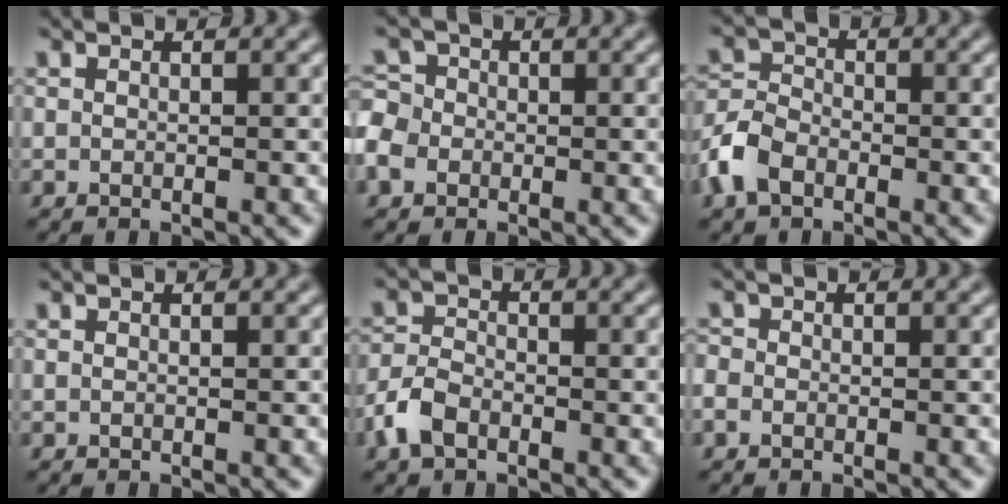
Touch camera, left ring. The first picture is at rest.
{"total": 4.4, "force": [-2.0, 3.5, 1.8], "torque": [-0.038, 0.001, -0.046]}
{"total": 4.2, "force": [-2.3, 2.7, 2.2], "torque": [-0.053, 0.004, -0.056]}
{"total": 0.0}
{"total": 3.0, "force": [-1.8, 1.7, 1.7], "torque": [-0.037, 0.004, -0.046]}
{"total": 1.0, "force": [-0.5, 0.8, 0.3], "torque": [-0.004, 0.000, -0.010]}